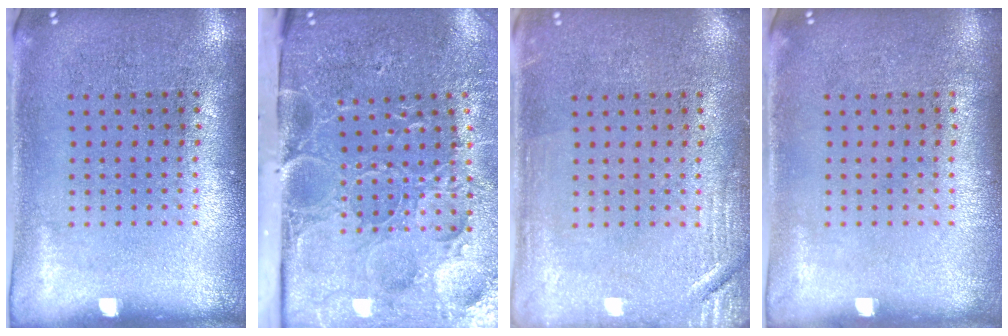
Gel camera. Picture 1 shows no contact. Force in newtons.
{"total": 5.2, "press": 4.1, "slide": 3.3}
{"total": 2.3, "press": 2.2, "slide": 0.4}
{"total": 0.0}